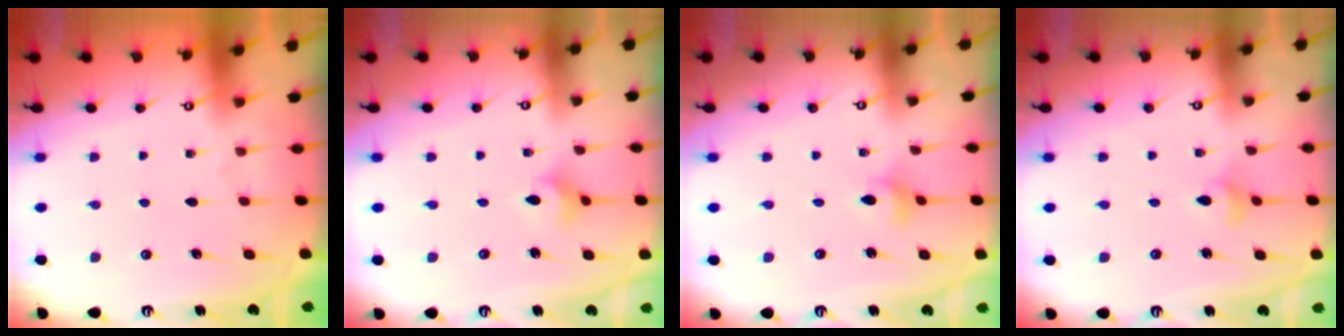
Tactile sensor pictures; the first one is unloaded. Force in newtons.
{"total": 3.1, "press": 3.1, "slide": 0.2}
{"total": 3.5, "press": 3.5, "slide": 0.4}
{"total": 3.4, "press": 3.3, "slide": 0.7}